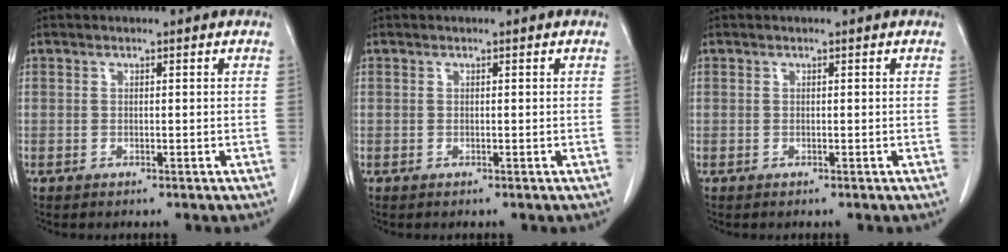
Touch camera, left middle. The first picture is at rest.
{"total": 0.0}
{"total": 0.0}